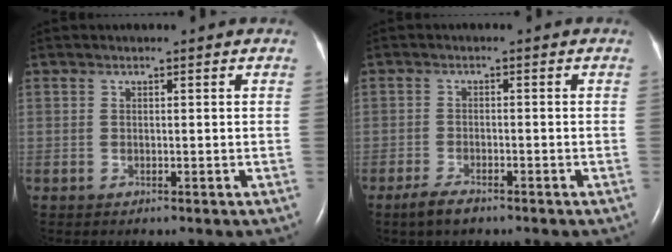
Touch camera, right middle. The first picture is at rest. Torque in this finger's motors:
{"motor_torque": [0.39, -0.31, 0.00, 0.01]}